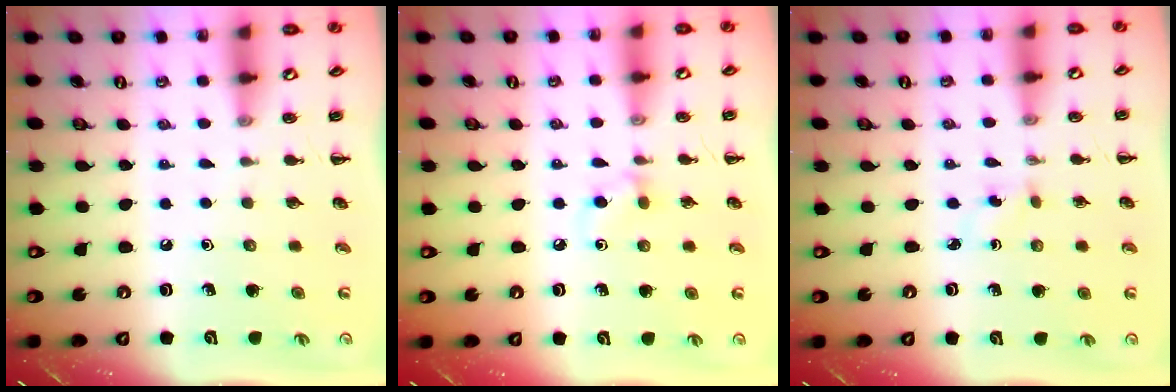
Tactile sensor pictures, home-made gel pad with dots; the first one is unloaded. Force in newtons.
{"total": 5.8, "press": 5.6, "slide": 1.6}
{"total": 1.5, "press": 1.3, "slide": 0.6}